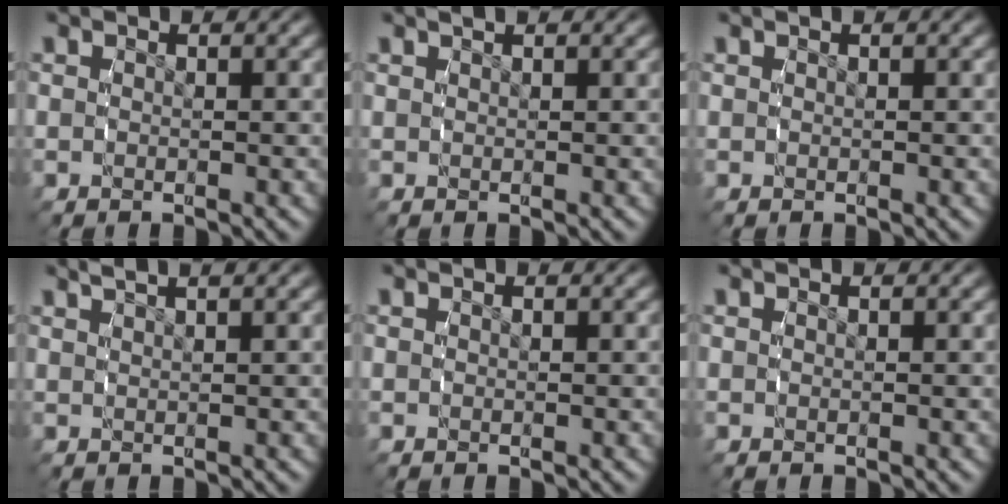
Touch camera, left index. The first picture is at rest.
{"total": 0.8, "force": [0.7, -0.3, 0.3], "torque": [0.004, 0.005, 0.014]}
{"total": 0.0}
{"total": 2.0, "force": [1.8, -0.2, 0.8], "torque": [-0.008, 0.008, 0.033]}
{"total": 0.0}
{"total": 0.0}